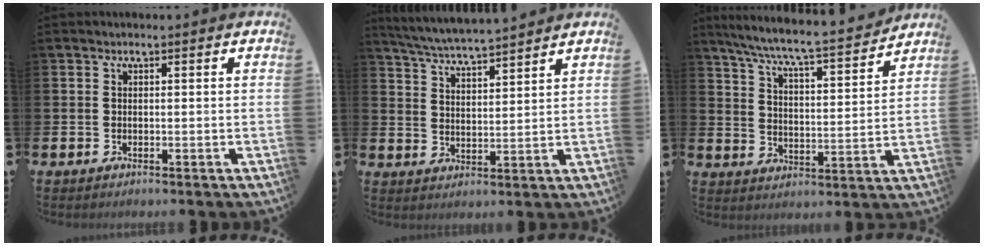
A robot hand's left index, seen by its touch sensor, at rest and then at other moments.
{"total": 5.5, "force": [5.4, -0.2, 0.9], "torque": [-0.039, -0.034, 0.096]}
{"total": 7.7, "force": [7.1, 0.3, 2.8], "torque": [-0.077, -0.058, 0.118]}